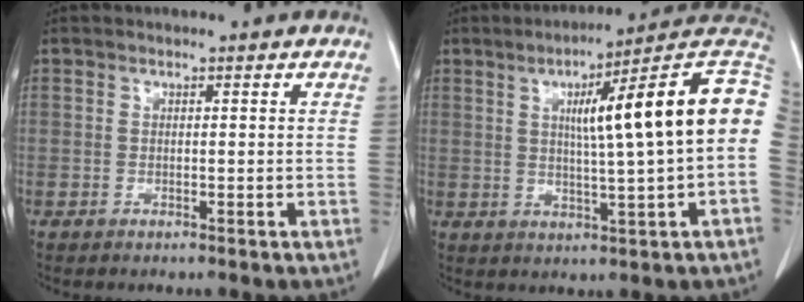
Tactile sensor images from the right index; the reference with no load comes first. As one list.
[{"total": 17.0, "force": [2.3, 0.2, 16.8], "torque": [-0.228, 0.030, 0.024]}]